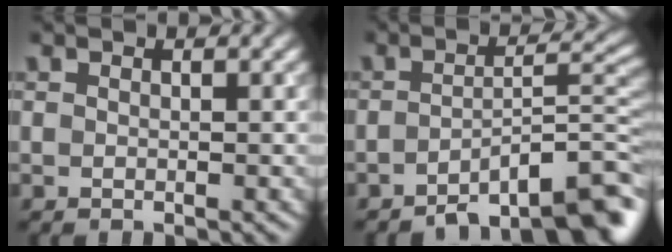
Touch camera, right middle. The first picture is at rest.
{"total": 7.7, "force": [-5.5, 2.0, 4.9], "torque": [-0.055, 0.009, -0.086]}